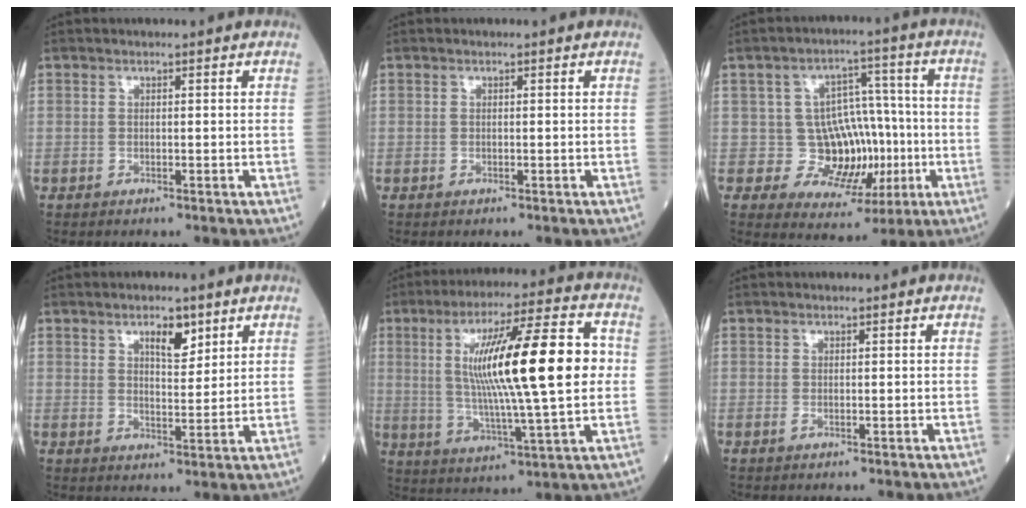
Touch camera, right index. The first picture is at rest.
{"total": 0.0}
{"total": 9.2, "force": [-1.1, 8.2, 4.0], "torque": [-0.039, 0.030, -0.003]}
{"total": 4.6, "force": [2.8, 1.6, 3.3], "torque": [-0.054, 0.000, 0.046]}
{"total": 18.7, "force": [2.1, 1.4, 18.5], "torque": [-0.318, 0.013, 0.031]}
{"total": 0.0}